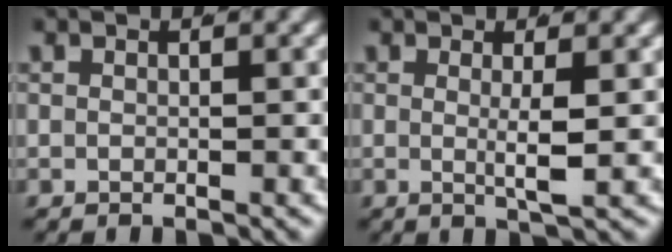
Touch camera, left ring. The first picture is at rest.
{"total": 2.4, "force": [0.2, -0.2, 2.3], "torque": [-0.042, -0.012, 0.008]}